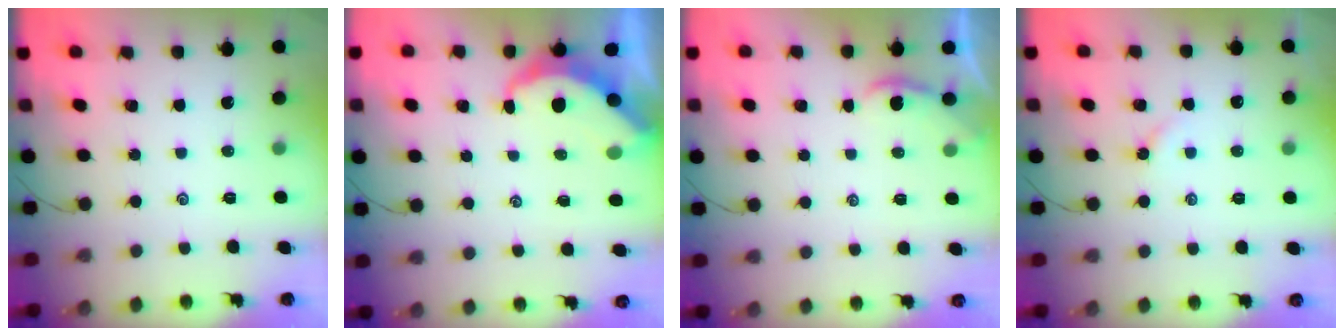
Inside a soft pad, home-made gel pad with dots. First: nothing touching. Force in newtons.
{"total": 5.1, "press": 5.0, "slide": 0.5}
{"total": 1.2, "press": 1.2, "slide": 0.1}
{"total": 2.3, "press": 2.3, "slide": 0.5}